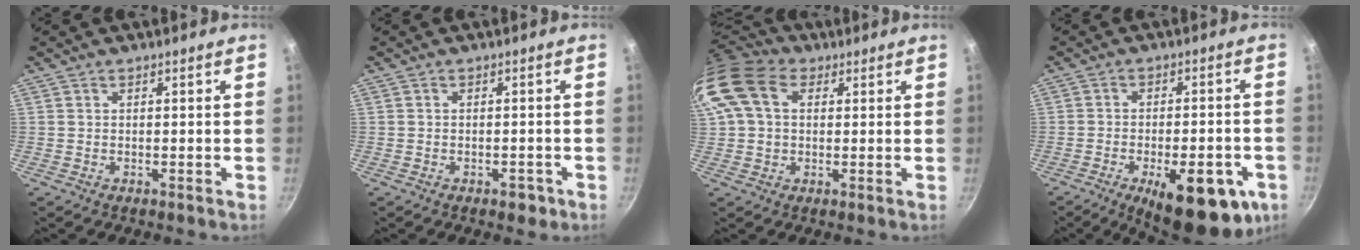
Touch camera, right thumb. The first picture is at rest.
{"total": 2.6, "force": [-1.4, 1.5, 1.6], "torque": [-0.010, 0.017, -0.008]}
{"total": 16.0, "force": [4.3, 11.4, 10.4], "torque": [-0.217, 0.024, 0.068]}
{"total": 17.8, "force": [-7.5, 7.3, 14.4], "torque": [-0.155, 0.013, -0.092]}